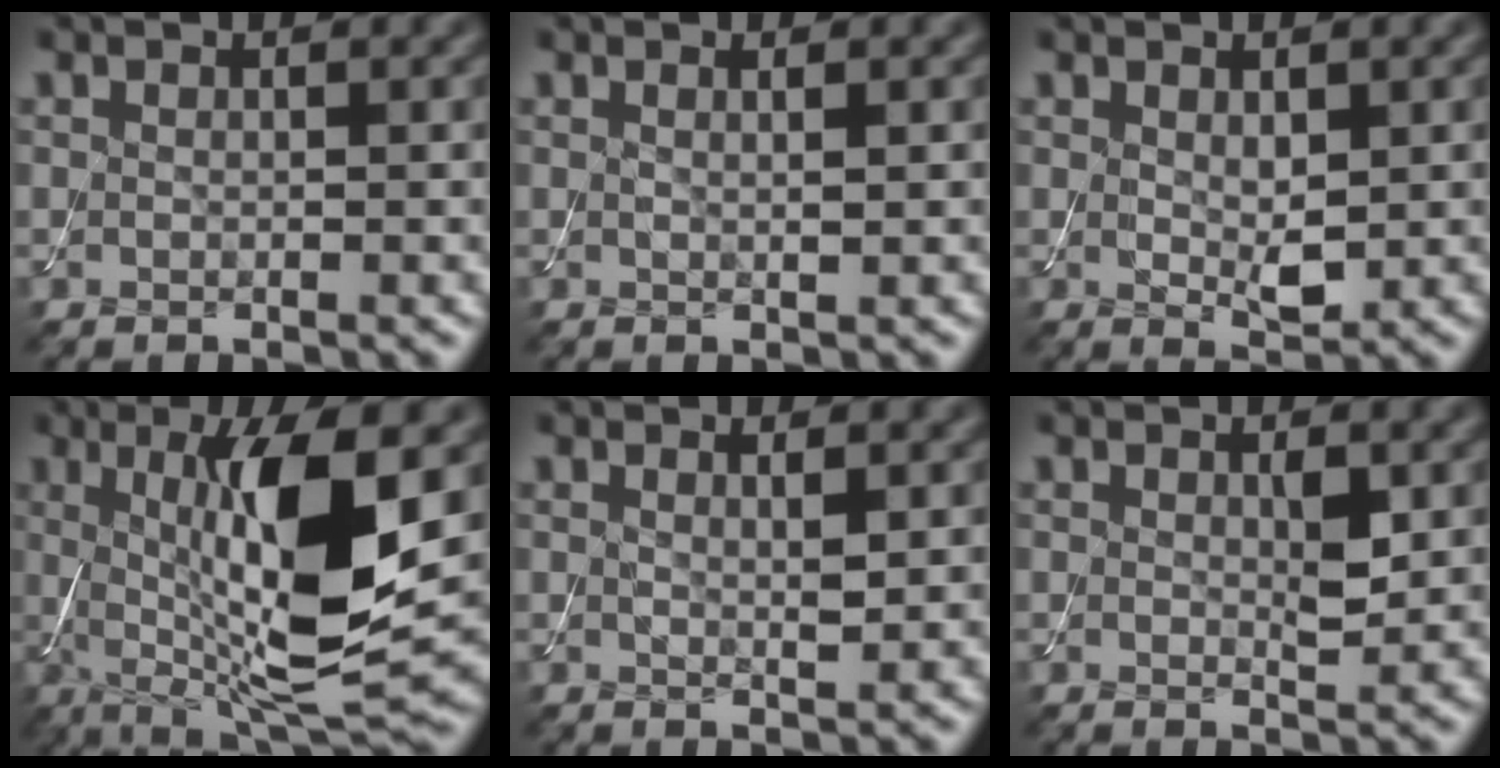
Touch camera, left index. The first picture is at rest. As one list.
[{"total": 0.8, "force": [0.3, 0.2, 0.7], "torque": [-0.008, 0.000, 0.004]}, {"total": 2.1, "force": [0.4, 1.0, 1.8], "torque": [-0.037, -0.006, 0.013]}, {"total": 12.1, "force": [0.9, 3.0, 11.7], "torque": [-0.188, -0.006, 0.024]}, {"total": 1.2, "force": [0.5, 0.2, 1.0], "torque": [-0.018, -0.004, 0.008]}, {"total": 1.8, "force": [0.4, 0.6, 1.6], "torque": [-0.028, -0.006, 0.009]}]